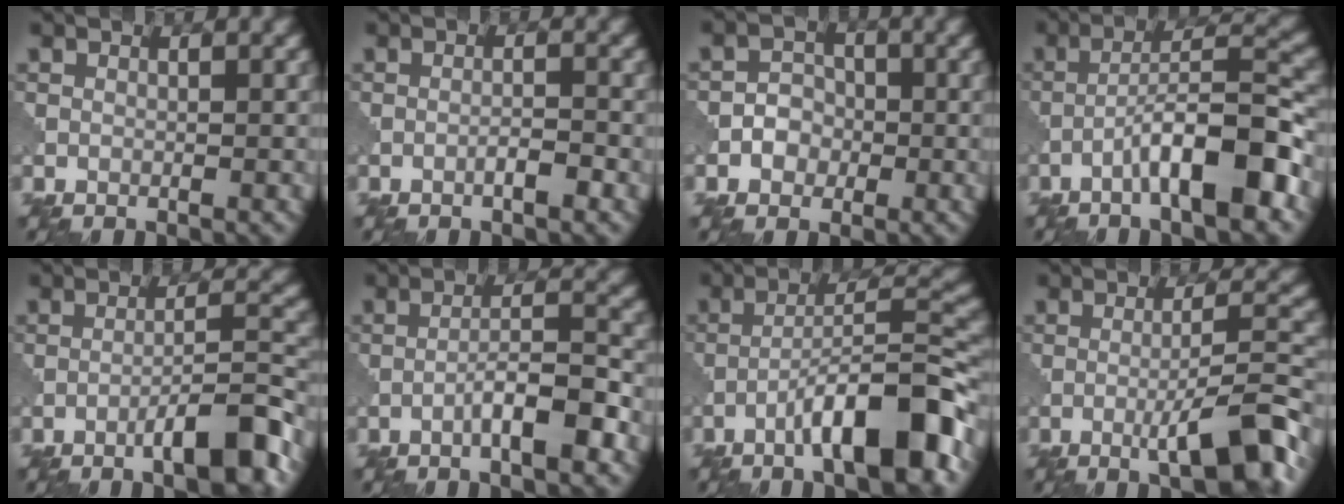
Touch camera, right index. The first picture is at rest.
{"total": 1.6, "force": [-0.9, 0.2, 1.3], "torque": [-0.021, 0.005, -0.018]}
{"total": 2.2, "force": [-0.7, 1.9, 0.8], "torque": [0.002, 0.004, -0.020]}
{"total": 7.9, "force": [-3.9, 1.3, 6.8], "torque": [-0.108, 0.024, -0.068]}
{"total": 6.1, "force": [-3.8, 0.9, 4.7], "torque": [-0.064, 0.016, -0.063]}
{"total": 4.6, "force": [-2.3, 0.7, 4.0], "torque": [-0.065, 0.015, -0.044]}
{"total": 9.6, "force": [-5.4, 1.6, 7.8], "torque": [-0.116, 0.024, -0.089]}
{"total": 7.3, "force": [-3.5, 1.0, 6.3], "torque": [-0.092, 0.013, -0.059]}